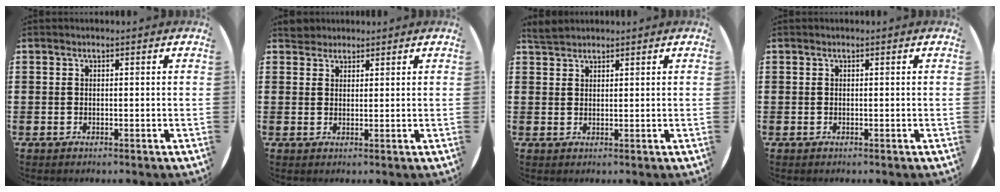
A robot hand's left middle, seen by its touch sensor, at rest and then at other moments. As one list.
[{"total": 2.3, "force": [2.1, 0.8, -0.1], "torque": [0.007, 0.002, 0.041]}, {"total": 2.1, "force": [2.0, 0.5, 0.3], "torque": [-0.001, 0.002, 0.037]}, {"total": 0.0}]